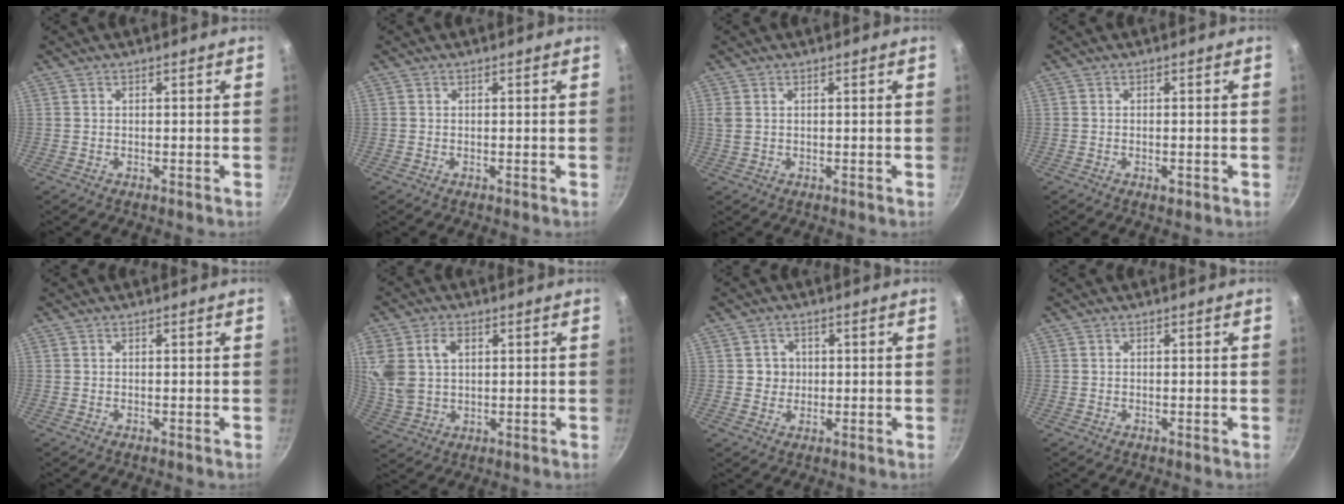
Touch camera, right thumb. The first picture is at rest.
{"total": 0.0}
{"total": 1.8, "force": [0.6, 1.1, 1.2], "torque": [-0.024, 0.001, 0.015]}
{"total": 1.4, "force": [-0.6, 0.6, 1.1], "torque": [-0.020, 0.000, -0.009]}
{"total": 0.0}
{"total": 11.5, "force": [3.3, 8.2, 7.2], "torque": [-0.144, -0.006, 0.069]}
{"total": 3.1, "force": [0.3, 3.0, 0.8], "torque": [0.008, 0.002, 0.002]}
{"total": 0.0}